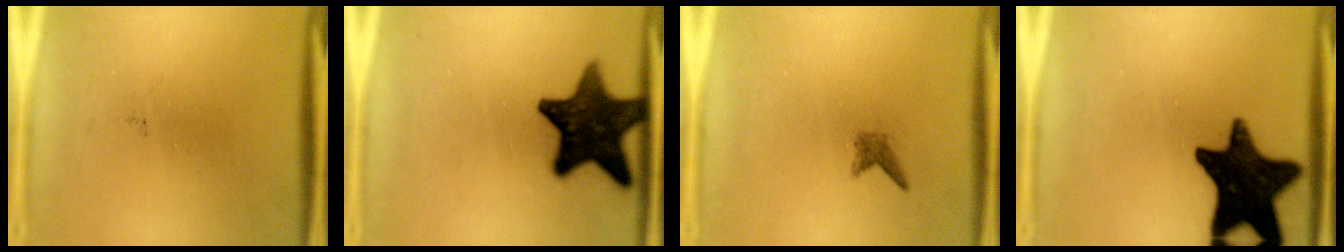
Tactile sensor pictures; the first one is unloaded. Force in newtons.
{"total": 15.1}
{"total": 1.2}
{"total": 18.1}